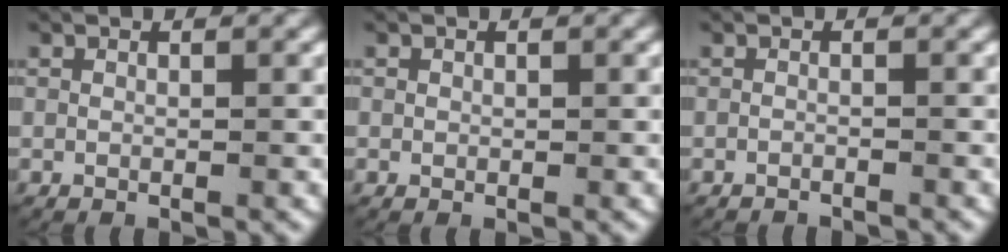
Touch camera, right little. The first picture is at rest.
{"total": 0.6, "force": [0.1, 0.6, 0.1], "torque": [-0.004, -0.003, 0.004]}
{"total": 1.0, "force": [-1.0, 0.0, 0.0], "torque": [-0.005, -0.006, -0.014]}